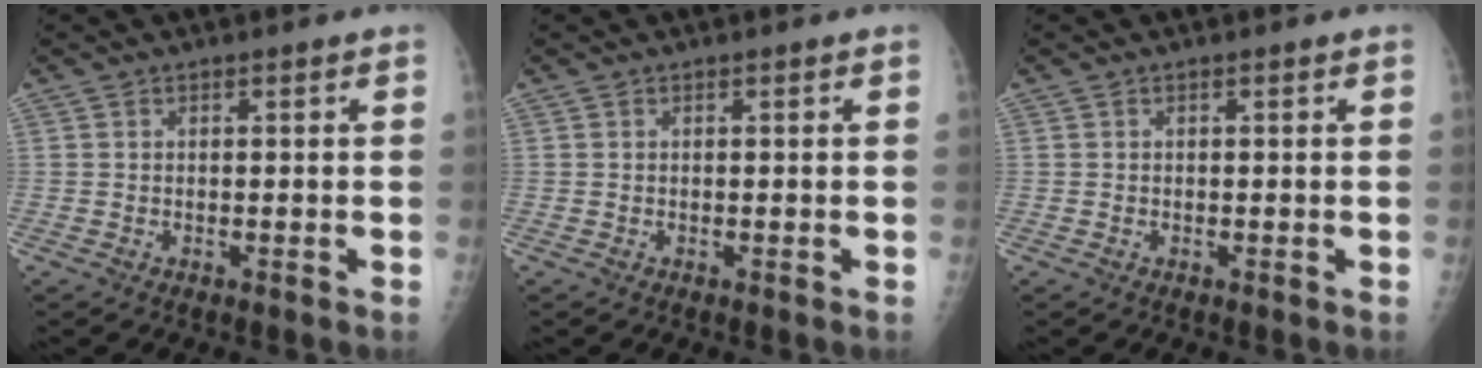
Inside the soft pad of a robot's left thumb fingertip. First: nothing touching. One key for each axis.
{"total": 0.0}
{"total": 0.0}